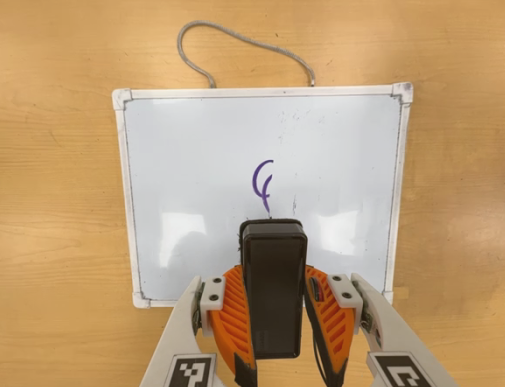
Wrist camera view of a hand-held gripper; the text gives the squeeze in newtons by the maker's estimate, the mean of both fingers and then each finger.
{"total": 5.5, "left": 4.8, "right": 6.1}